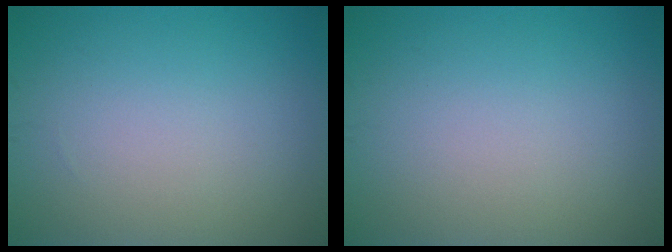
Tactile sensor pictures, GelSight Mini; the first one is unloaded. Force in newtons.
{"total": 0.0}